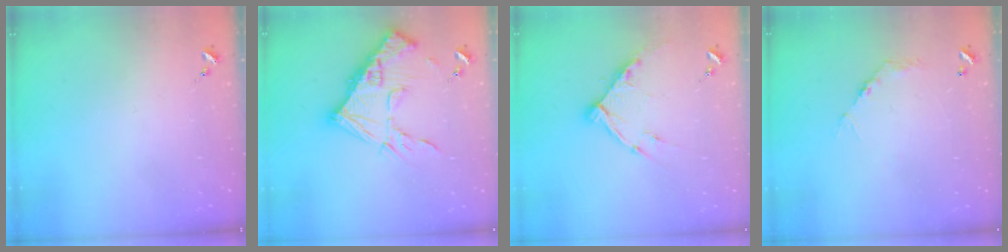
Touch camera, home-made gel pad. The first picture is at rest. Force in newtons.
{"total": 17.9, "press": 17.8, "slide": 1.7}
{"total": 10.7, "press": 10.6, "slide": 1.3}
{"total": 5.7, "press": 5.7, "slide": 0.4}